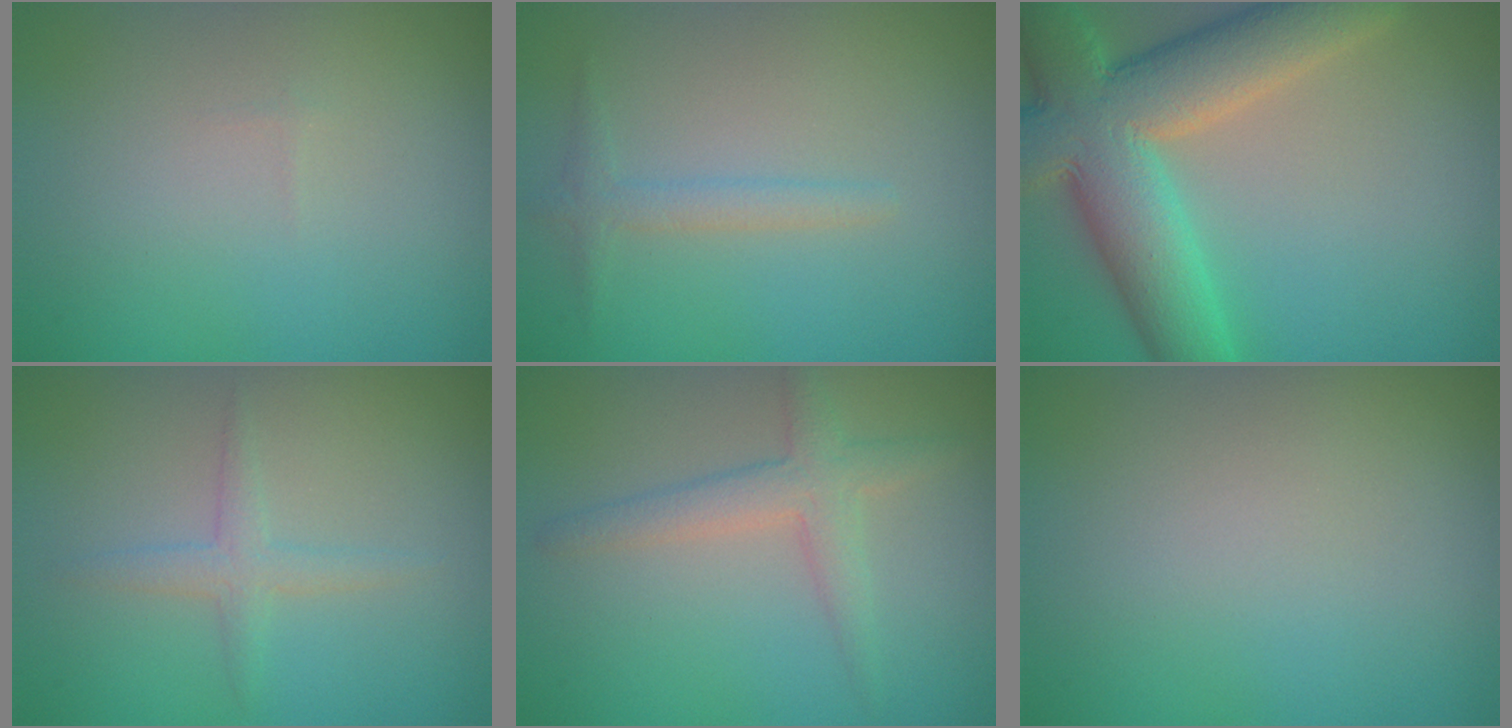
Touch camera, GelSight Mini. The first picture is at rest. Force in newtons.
{"total": 1.6, "press": 1.6, "slide": 0.1}
{"total": 10.8, "press": 10.8, "slide": 0.5}
{"total": 1.7, "press": 1.7, "slide": 0.1}
{"total": 1.9, "press": 1.8, "slide": 0.3}
{"total": 0.0}